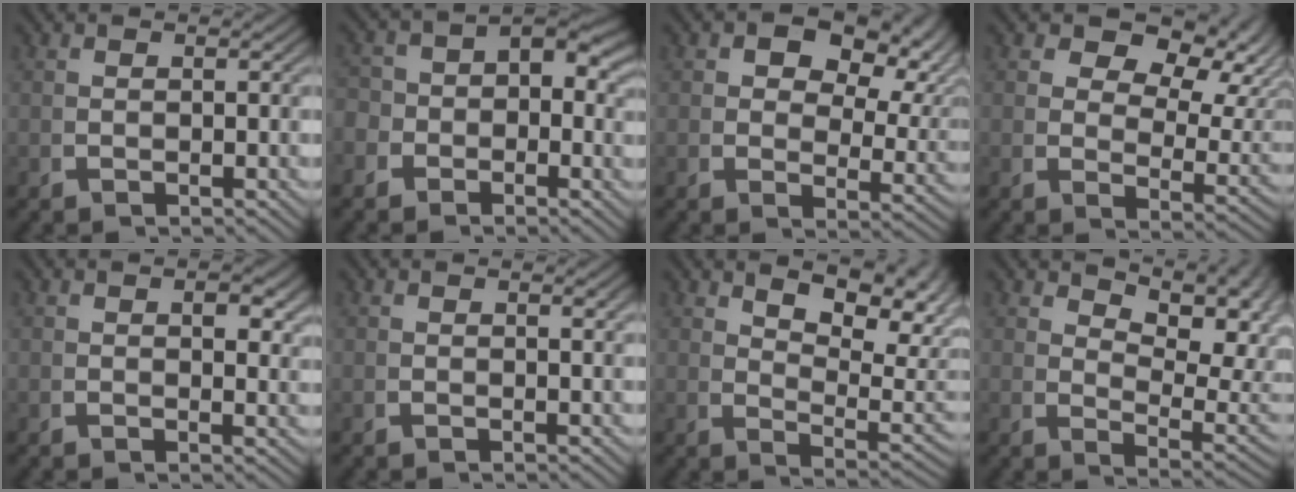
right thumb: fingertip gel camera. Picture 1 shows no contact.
{"total": 5.7, "force": [-0.8, 4.7, 3.1], "torque": [-0.048, -0.012, -0.015]}
{"total": 7.6, "force": [2.7, 4.7, 5.3], "torque": [-0.075, -0.006, 0.040]}
{"total": 8.0, "force": [3.6, 4.8, 5.4], "torque": [-0.077, -0.015, 0.059]}
{"total": 1.9, "force": [0.7, 0.9, 1.6], "torque": [-0.020, -0.004, 0.010]}
{"total": 0.6, "force": [0.2, 0.0, 0.5], "torque": [-0.006, 0.000, 0.005]}
{"total": 7.6, "force": [3.0, 3.6, 6.1], "torque": [-0.088, -0.009, 0.059]}
{"total": 7.1, "force": [2.3, 3.6, 5.6], "torque": [-0.086, -0.016, 0.052]}